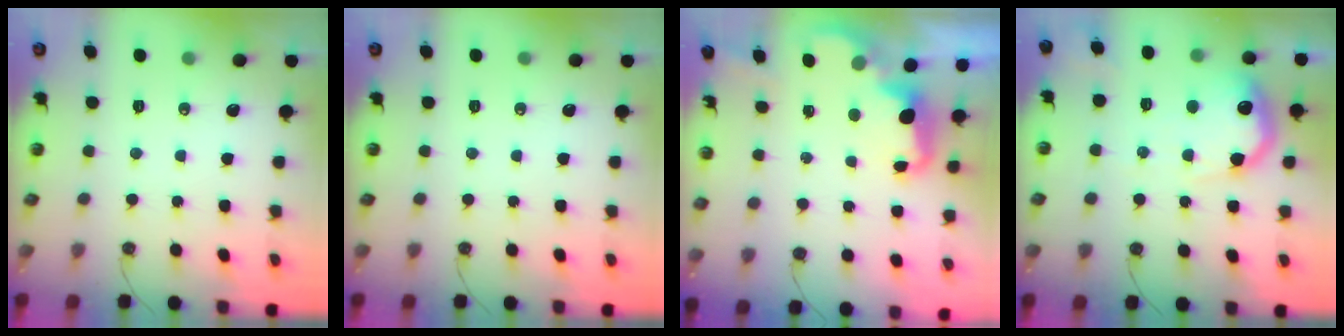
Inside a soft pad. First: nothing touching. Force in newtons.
{"total": 0.0}
{"total": 2.6, "press": 2.6, "slide": 0.6}
{"total": 16.1, "press": 16.1, "slide": 1.0}